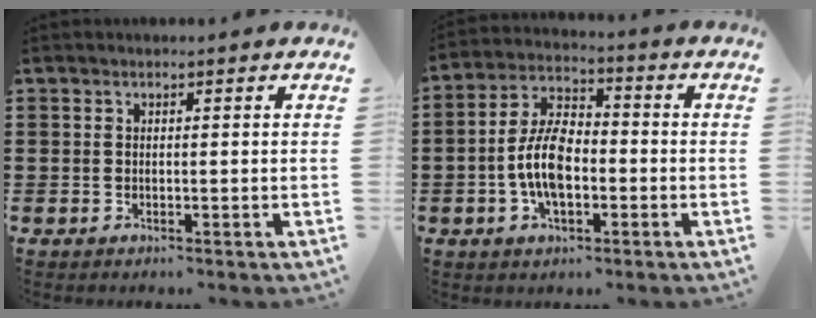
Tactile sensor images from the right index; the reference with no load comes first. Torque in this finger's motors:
{"motor_torque": [2.14, 0.00, 1.05, 0.21]}